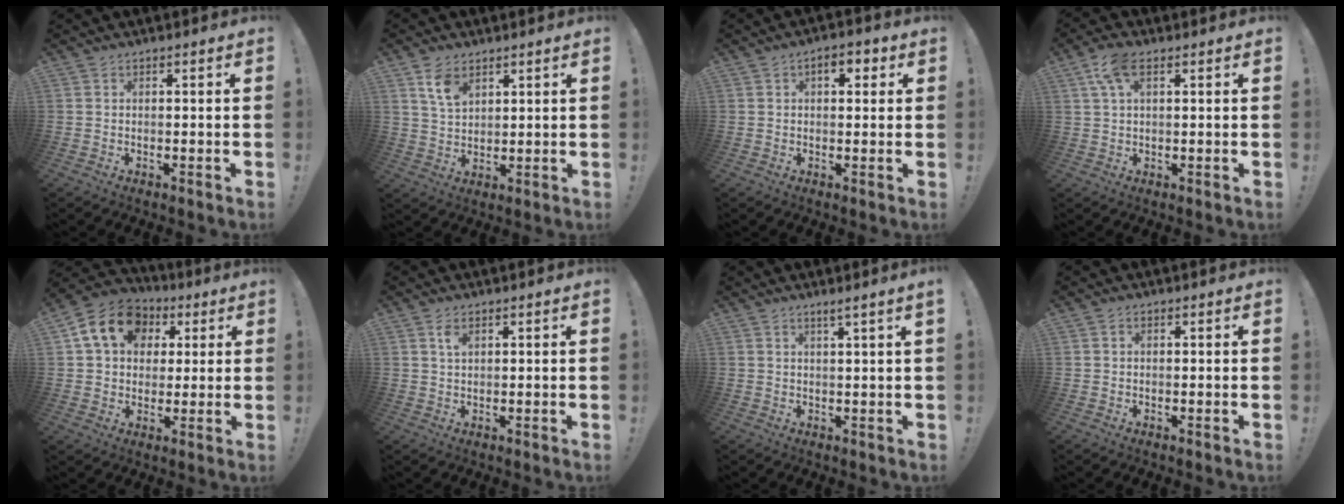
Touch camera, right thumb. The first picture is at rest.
{"total": 7.3, "force": [4.4, 4.5, 3.8], "torque": [-0.065, -0.016, 0.082]}
{"total": 4.6, "force": [1.4, 2.7, 3.5], "torque": [-0.032, -0.001, 0.017]}
{"total": 6.6, "force": [2.6, 3.1, 5.2], "torque": [-0.098, 0.005, 0.051]}
{"total": 15.4, "force": [5.1, 11.9, 8.3], "torque": [-0.121, -0.006, 0.099]}
{"total": 2.9, "force": [1.5, 1.4, 2.1], "torque": [-0.030, -0.004, 0.024]}
{"total": 2.6, "force": [1.6, -0.6, 1.9], "torque": [-0.031, -0.007, 0.025]}
{"total": 0.5, "force": [0.1, 0.5, 0.2], "torque": [-0.006, 0.003, 0.003]}